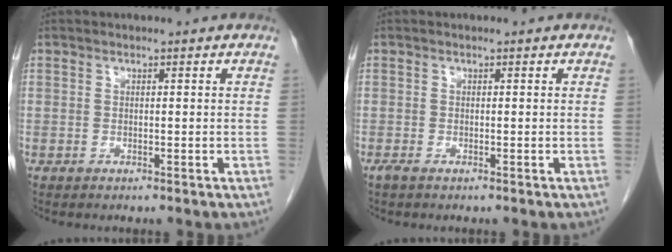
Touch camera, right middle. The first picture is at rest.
{"total": 0.7, "force": [-0.5, 0.1, 0.4], "torque": [-0.012, -0.003, -0.010]}